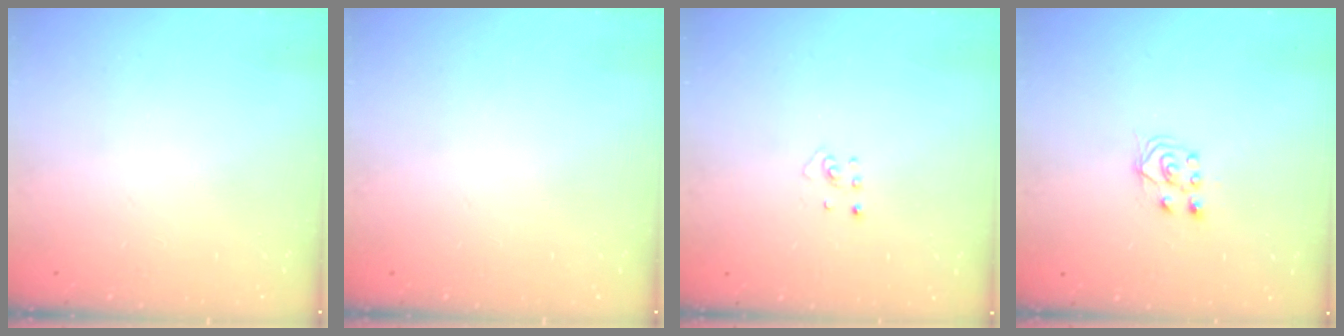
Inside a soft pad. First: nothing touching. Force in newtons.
{"total": 0.0}
{"total": 2.5, "press": 2.4, "slide": 0.5}
{"total": 5.5, "press": 5.5, "slide": 0.4}